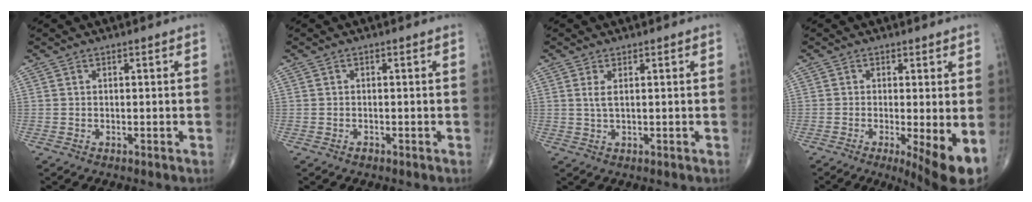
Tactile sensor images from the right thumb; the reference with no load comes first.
{"total": 0.6, "force": [-0.5, 0.3, 0.2], "torque": [0.003, 0.000, -0.011]}
{"total": 1.9, "force": [0.6, 0.4, 1.7], "torque": [-0.045, -0.001, 0.017]}
{"total": 8.3, "force": [-2.3, 1.6, 7.8], "torque": [-0.117, -0.024, -0.036]}